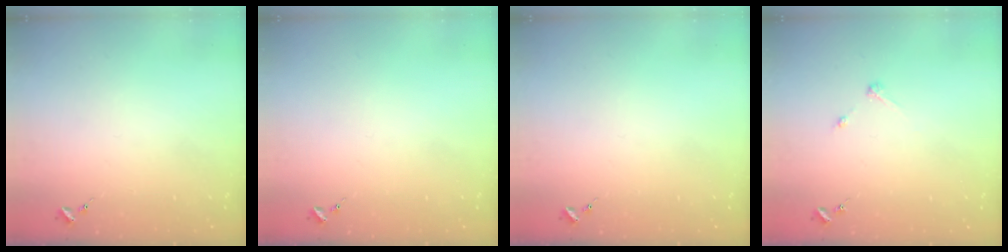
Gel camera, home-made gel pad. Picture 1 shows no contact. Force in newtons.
{"total": 0.0}
{"total": 0.0}
{"total": 2.7, "press": 2.7, "slide": 0.3}